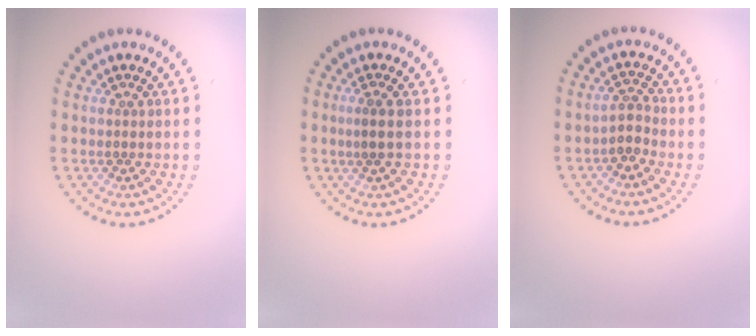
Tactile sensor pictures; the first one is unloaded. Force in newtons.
{"total": 1.3, "press": 1.0, "slide": 0.8}
{"total": 1.6, "press": 1.3, "slide": 1.0}